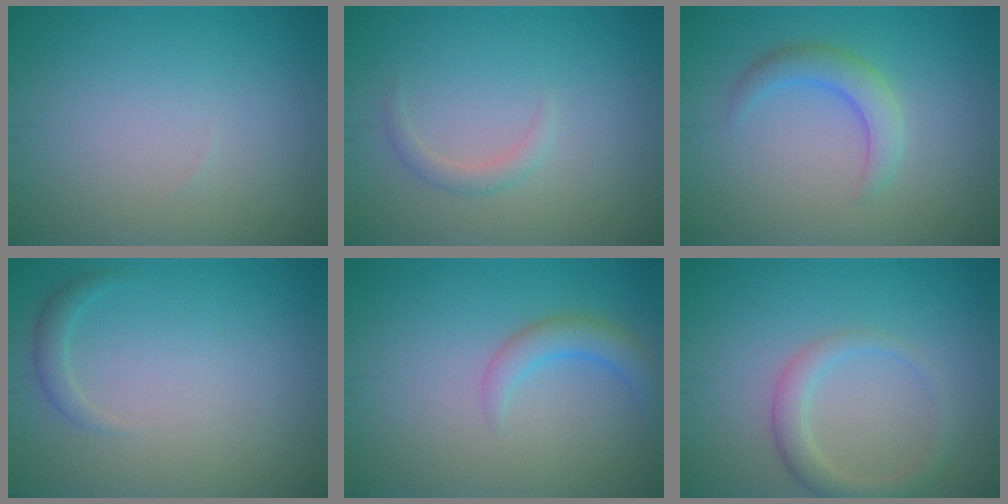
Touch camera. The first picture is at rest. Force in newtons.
{"total": 1.2, "press": 1.2, "slide": 0.1}
{"total": 2.7, "press": 2.7, "slide": 0.2}
{"total": 1.2, "press": 1.2, "slide": 0.1}
{"total": 2.3, "press": 2.3, "slide": 0.2}
{"total": 2.5, "press": 2.5, "slide": 0.2}